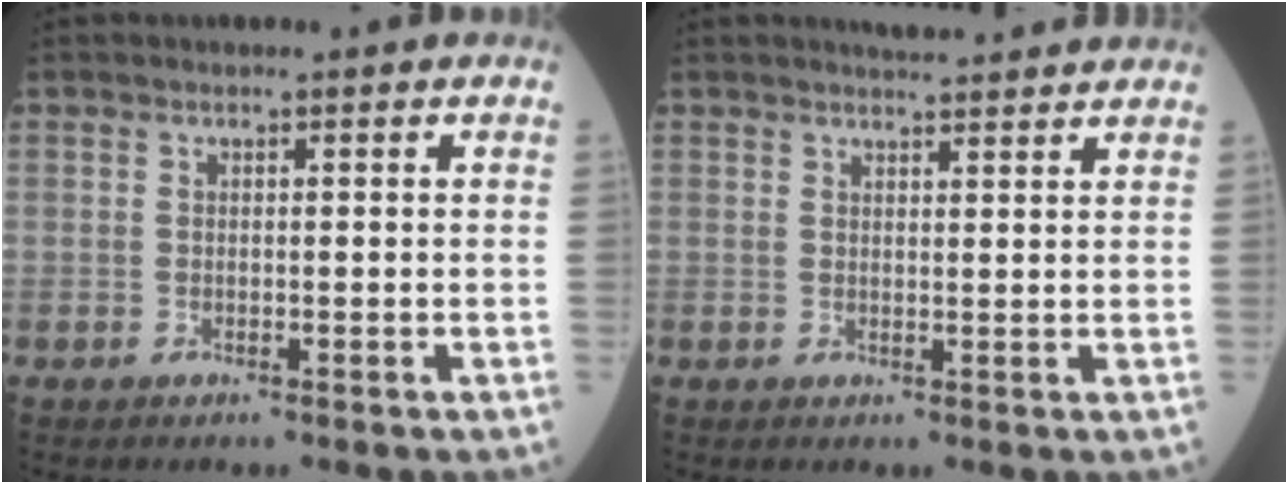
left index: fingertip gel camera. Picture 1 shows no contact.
{"total": 5.0, "force": [4.8, 0.4, 1.5], "torque": [-0.025, 0.015, 0.059]}